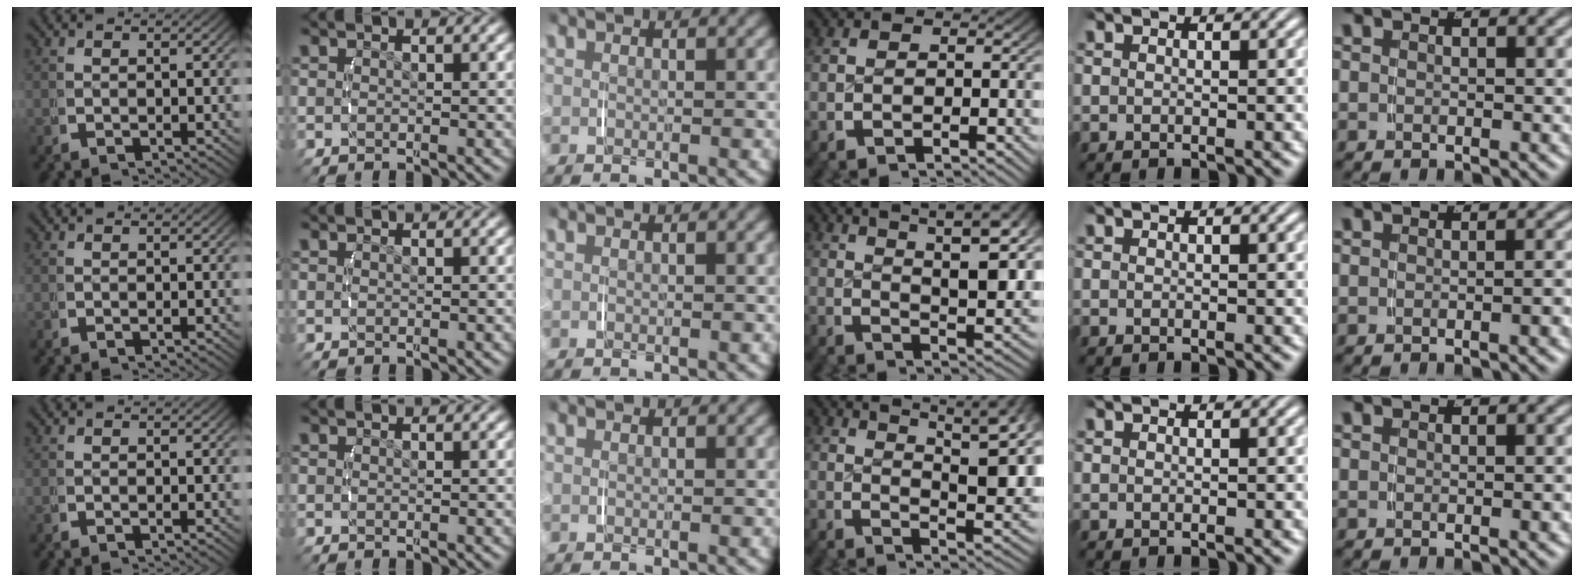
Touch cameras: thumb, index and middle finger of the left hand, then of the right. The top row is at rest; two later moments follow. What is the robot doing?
{"motion": "lift_and_place", "object": "string"}